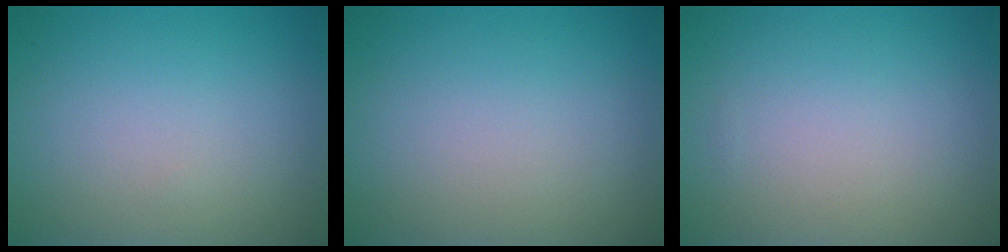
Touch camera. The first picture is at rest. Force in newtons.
{"total": 0.0}
{"total": 0.0}